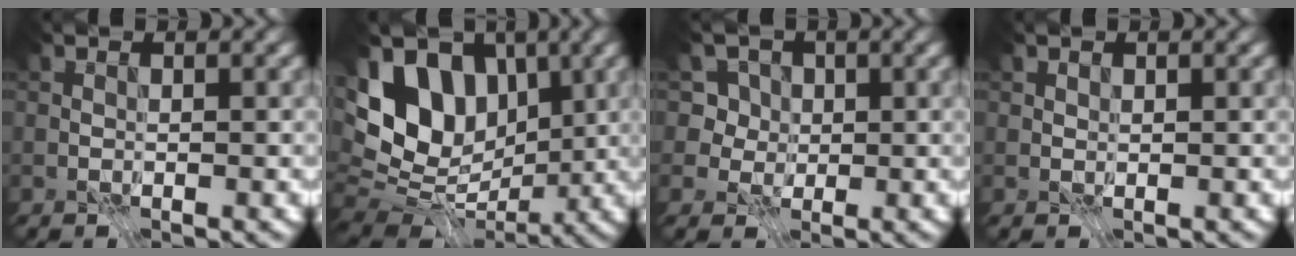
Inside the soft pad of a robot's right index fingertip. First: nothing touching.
{"total": 9.7, "force": [2.2, 6.9, 6.4], "torque": [-0.105, -0.005, 0.031]}
{"total": 5.9, "force": [2.5, 4.9, 2.0], "torque": [-0.018, 0.010, 0.024]}
{"total": 0.5, "force": [0.4, 0.4, 0.1], "torque": [-0.001, -0.001, 0.007]}